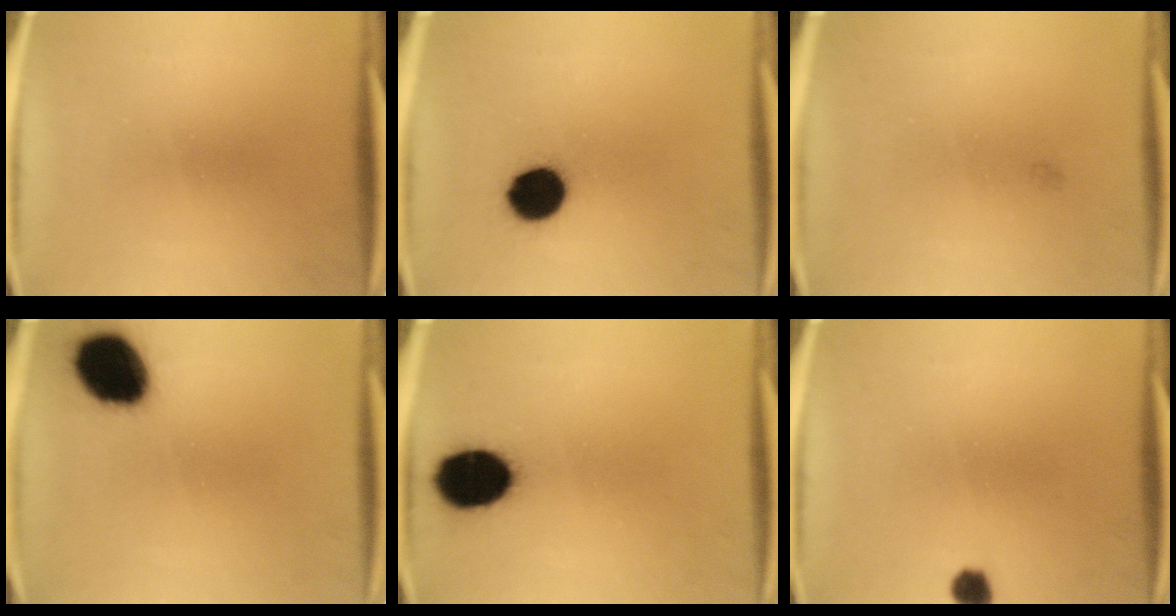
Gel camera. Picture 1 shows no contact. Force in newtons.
{"total": 10.8}
{"total": 0.6}
{"total": 16.0}
{"total": 13.9}
{"total": 2.6}